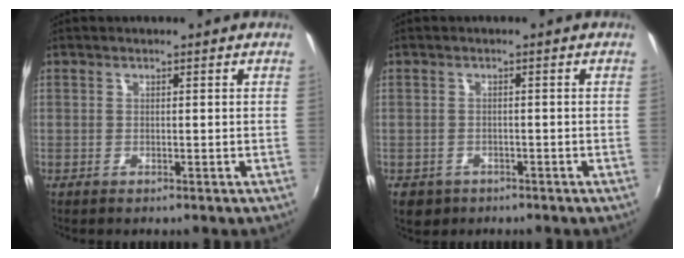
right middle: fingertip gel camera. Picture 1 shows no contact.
{"total": 3.9, "force": [-2.0, 3.0, 1.4], "torque": [-0.034, -0.009, -0.027]}